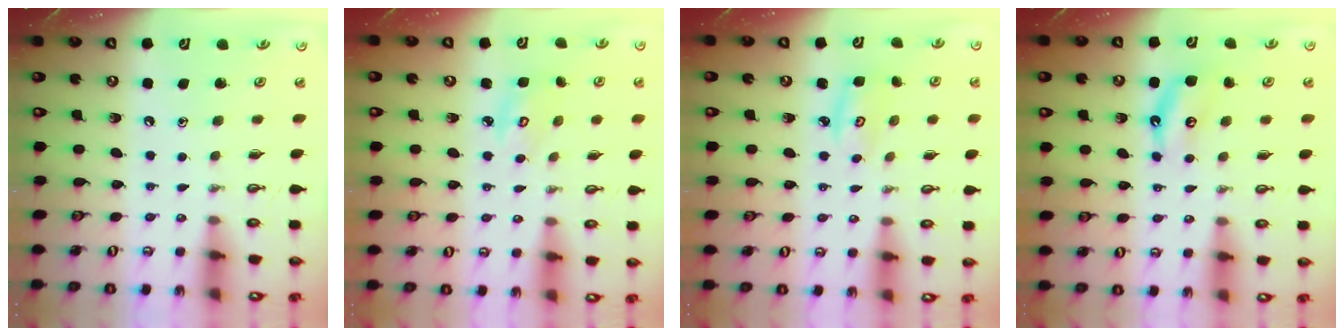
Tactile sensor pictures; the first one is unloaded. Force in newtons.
{"total": 3.2, "press": 3.2, "slide": 0.1}
{"total": 3.4, "press": 3.4, "slide": 0.1}
{"total": 5.4, "press": 5.4, "slide": 0.6}